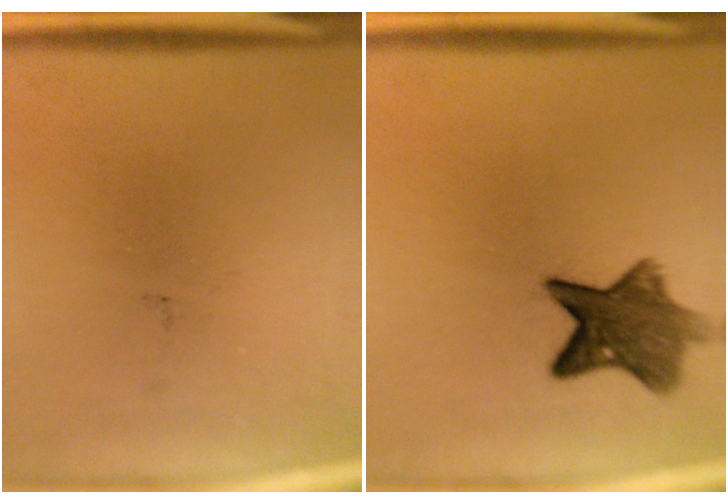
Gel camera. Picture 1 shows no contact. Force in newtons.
{"total": 8.6}